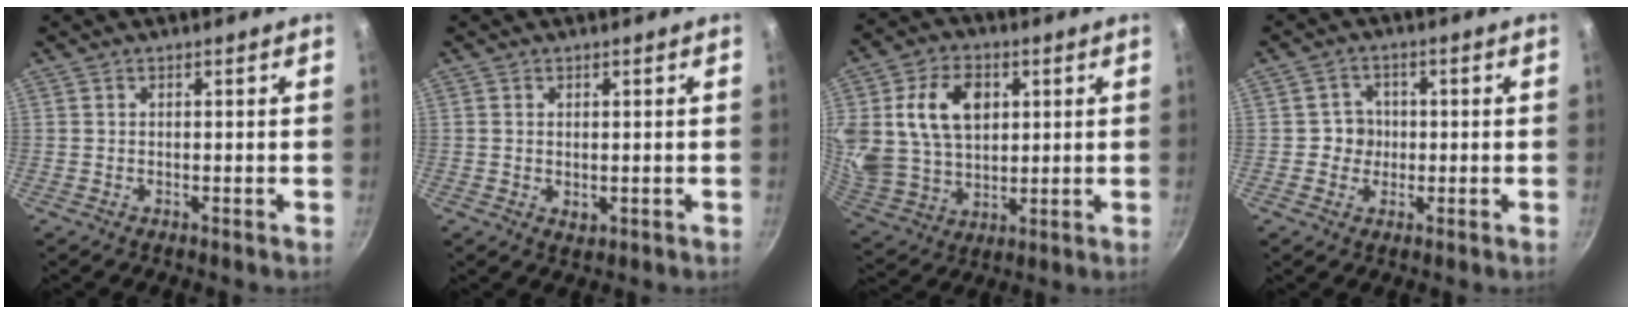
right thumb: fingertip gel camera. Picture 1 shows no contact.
{"total": 1.7, "force": [0.1, 1.2, 1.2], "torque": [-0.019, -0.004, 0.003]}
{"total": 17.5, "force": [4.5, 12.5, 11.4], "torque": [-0.208, -0.006, 0.092]}
{"total": 3.8, "force": [-0.3, 3.7, 0.9], "torque": [0.016, 0.007, -0.011]}